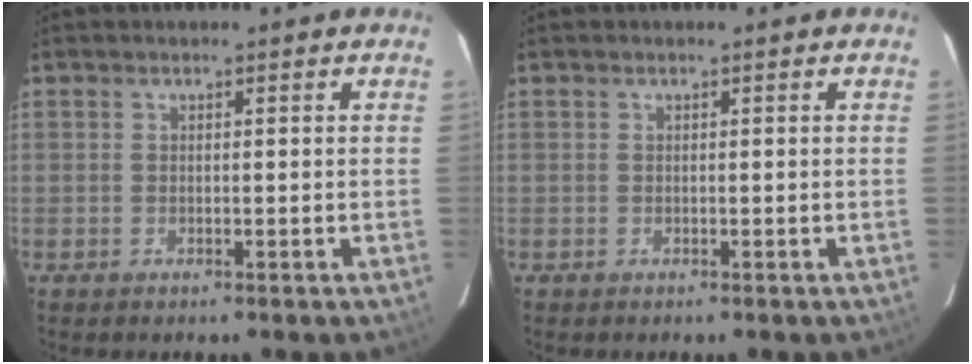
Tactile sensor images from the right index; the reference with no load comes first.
{"total": 0.0}